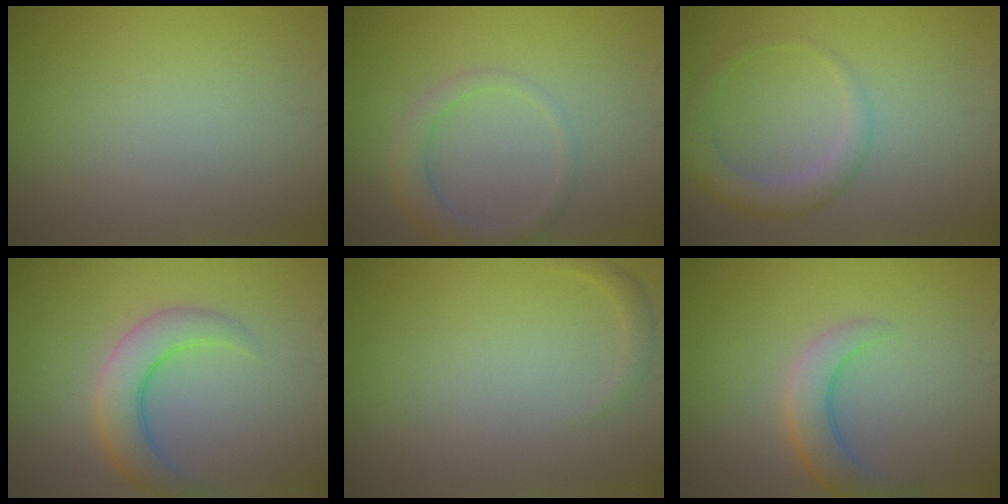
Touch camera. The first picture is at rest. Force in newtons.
{"total": 2.4, "press": 2.4, "slide": 0.2}
{"total": 2.8, "press": 2.8, "slide": 0.2}
{"total": 4.5, "press": 4.5, "slide": 0.3}
{"total": 0.8, "press": 0.8, "slide": 0.1}
{"total": 3.4, "press": 3.4, "slide": 0.1}